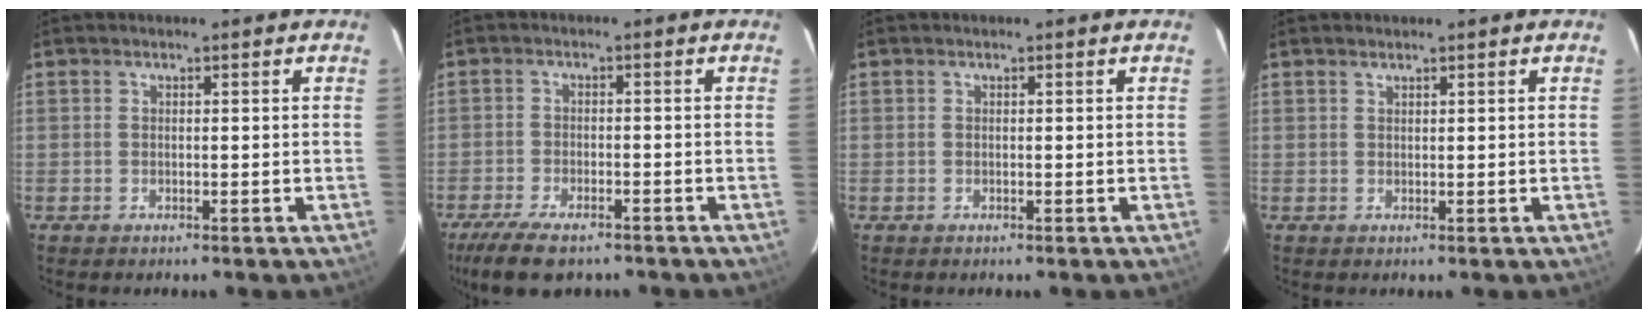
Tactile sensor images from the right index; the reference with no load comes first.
{"total": 10.2, "force": [-7.6, 3.6, 5.6], "torque": [-0.138, -0.025, -0.133]}
{"total": 0.0}
{"total": 0.5, "force": [0.5, 0.1, 0.1], "torque": [-0.002, 0.001, 0.010]}